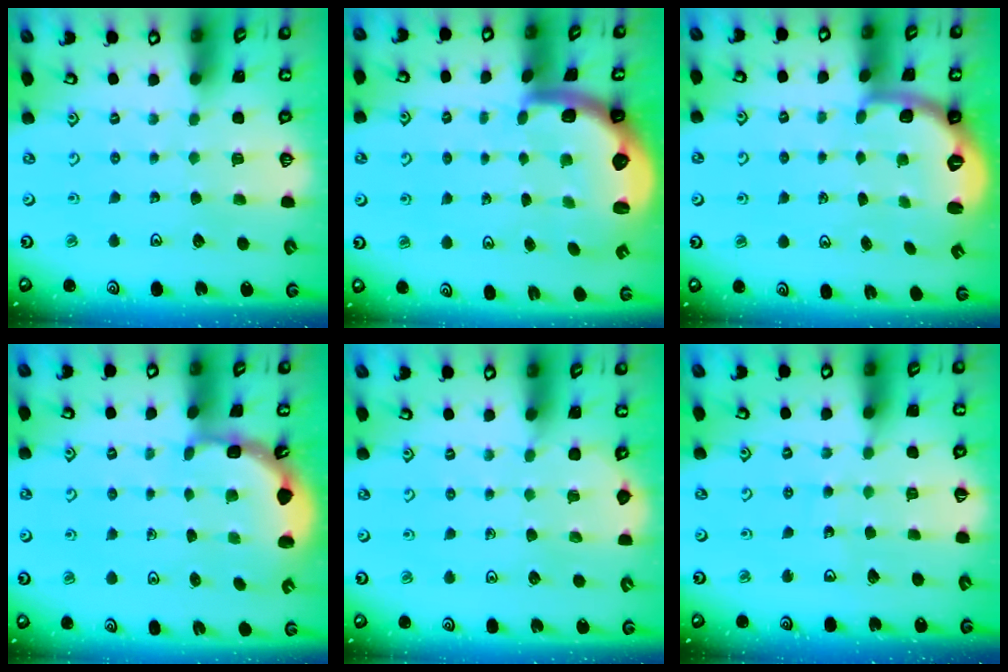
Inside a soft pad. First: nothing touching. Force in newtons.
{"total": 2.8, "press": 2.4, "slide": 1.4}
{"total": 2.7, "press": 1.7, "slide": 2.1}
{"total": 2.0, "press": 1.8, "slide": 0.8}
{"total": 1.6, "press": 1.5, "slide": 0.3}
{"total": 4.2, "press": 4.1, "slide": 0.6}